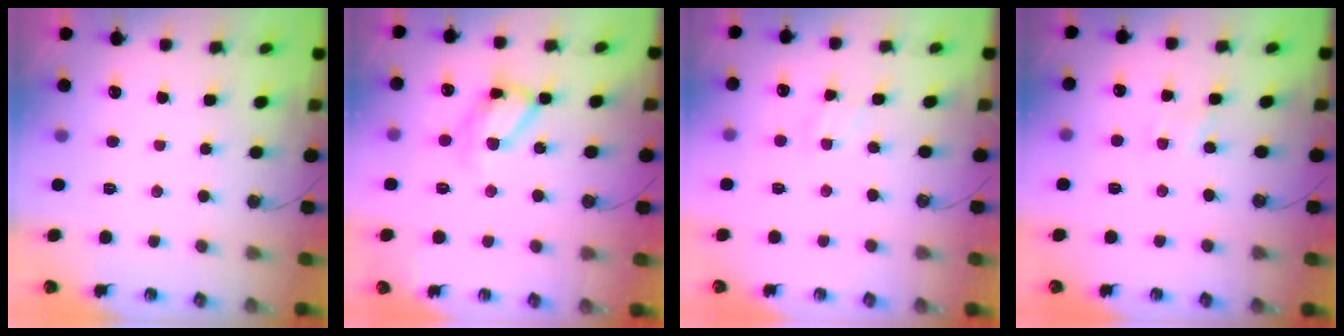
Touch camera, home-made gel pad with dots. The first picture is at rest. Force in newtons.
{"total": 13.2, "press": 13.1, "slide": 1.6}
{"total": 2.4, "press": 2.3, "slide": 0.4}
{"total": 1.8, "press": 1.7, "slide": 0.3}